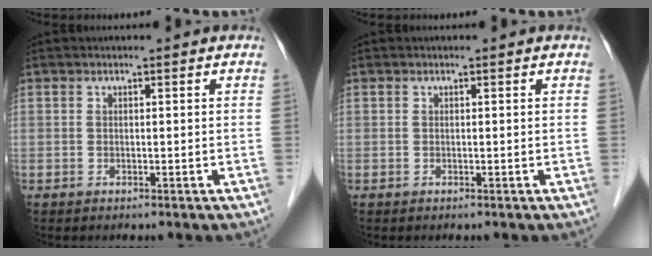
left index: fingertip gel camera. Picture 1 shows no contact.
{"total": 0.0}